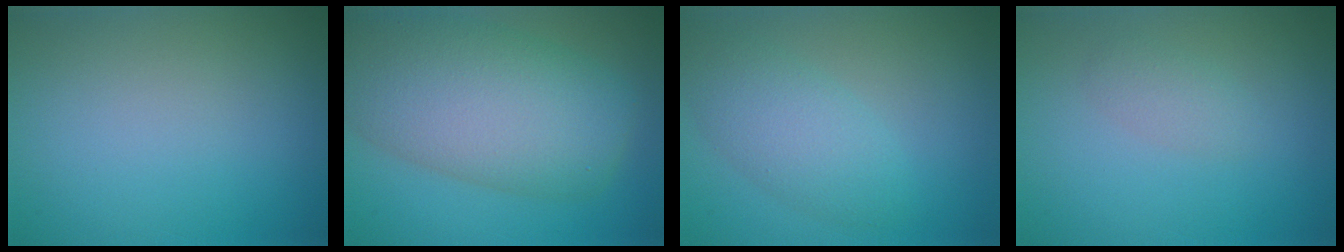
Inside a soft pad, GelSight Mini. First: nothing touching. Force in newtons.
{"total": 11.3, "press": 11.3, "slide": 0.8}
{"total": 3.7, "press": 3.7, "slide": 0.1}
{"total": 1.4, "press": 1.4, "slide": 0.1}